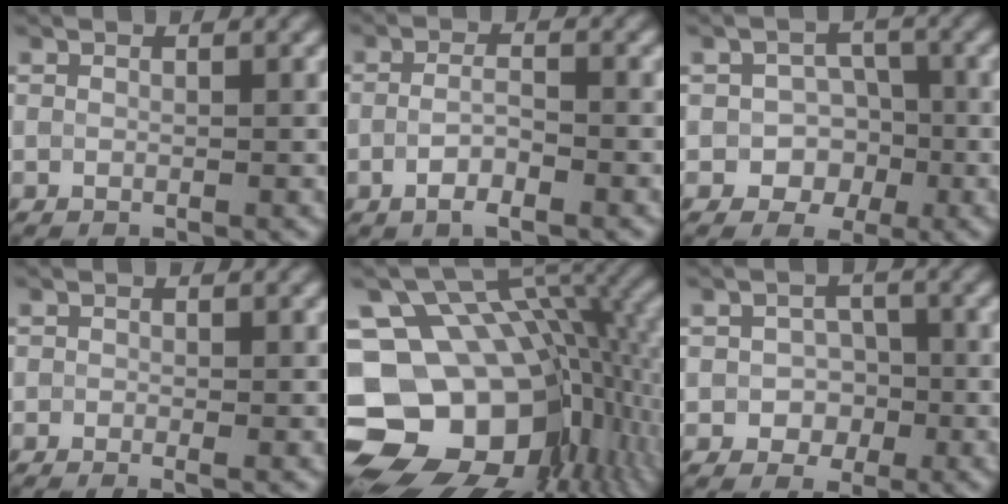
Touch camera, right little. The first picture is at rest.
{"total": 1.9, "force": [-1.7, 0.1, 0.9], "torque": [-0.023, 0.000, -0.027]}
{"total": 4.1, "force": [-2.1, 3.4, 0.7], "torque": [0.028, 0.007, -0.039]}
{"total": 1.0, "force": [-0.9, -0.2, 0.2], "torque": [-0.004, -0.010, -0.006]}
{"total": 18.0, "force": [-4.7, 12.8, 11.7], "torque": [-0.195, -0.010, -0.045]}
{"total": 2.1, "force": [-1.2, 1.7, 0.1], "torque": [0.002, -0.003, -0.016]}